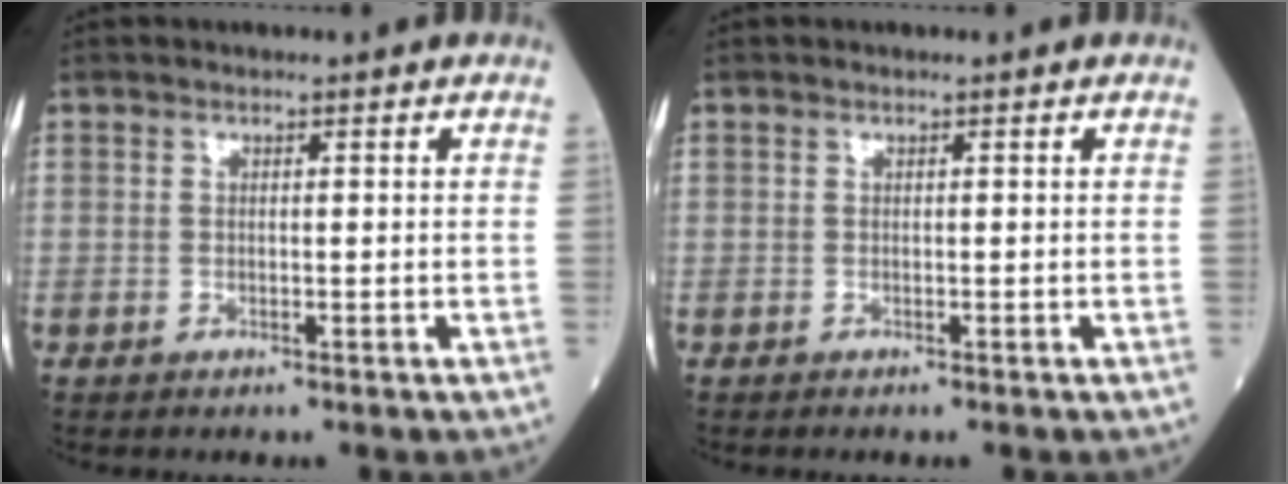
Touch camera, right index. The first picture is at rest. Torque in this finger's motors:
{"motor_torque": [-0.04, 0.01, -0.08, -0.01]}